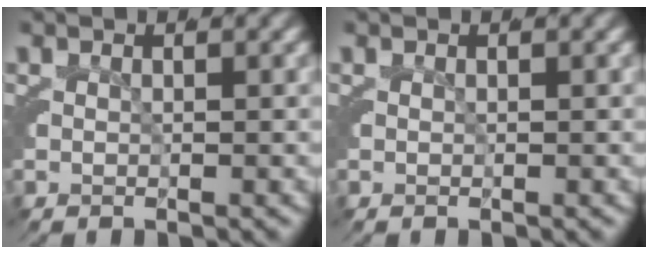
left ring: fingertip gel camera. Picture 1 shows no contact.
{"total": 0.0}